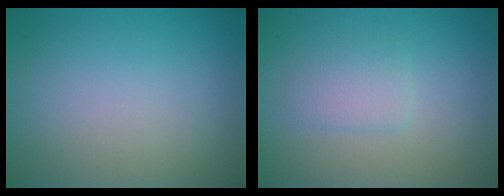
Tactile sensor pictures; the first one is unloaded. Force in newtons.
{"total": 1.8, "press": 1.8, "slide": 0.1}